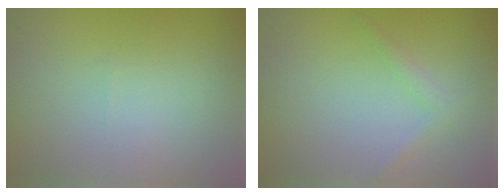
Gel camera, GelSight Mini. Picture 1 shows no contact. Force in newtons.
{"total": 1.3, "press": 1.3, "slide": 0.1}